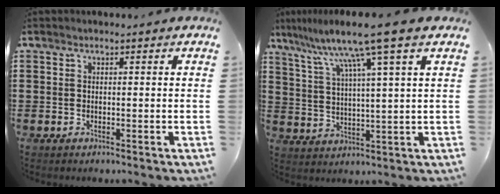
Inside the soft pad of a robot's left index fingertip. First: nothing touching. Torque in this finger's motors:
{"motor_torque": [2.14, 0.00, 1.05, 0.21]}